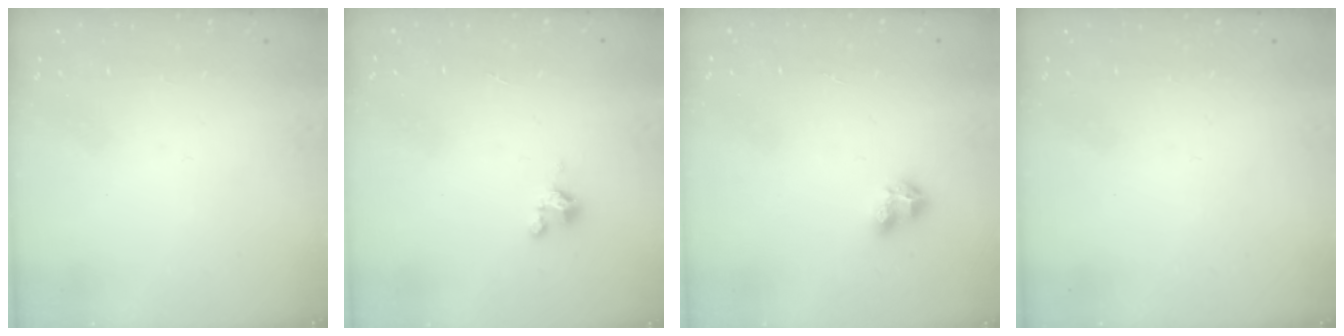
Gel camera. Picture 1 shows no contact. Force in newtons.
{"total": 1.8, "press": 1.7, "slide": 0.4}
{"total": 4.7, "press": 4.6, "slide": 0.9}
{"total": 0.0}